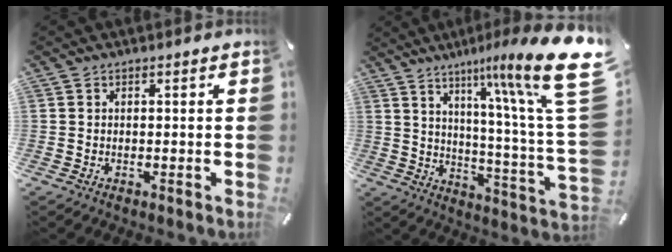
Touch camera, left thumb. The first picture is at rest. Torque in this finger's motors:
{"motor_torque": [2.74, 2.27, 1.20, -1.57, 0.26]}